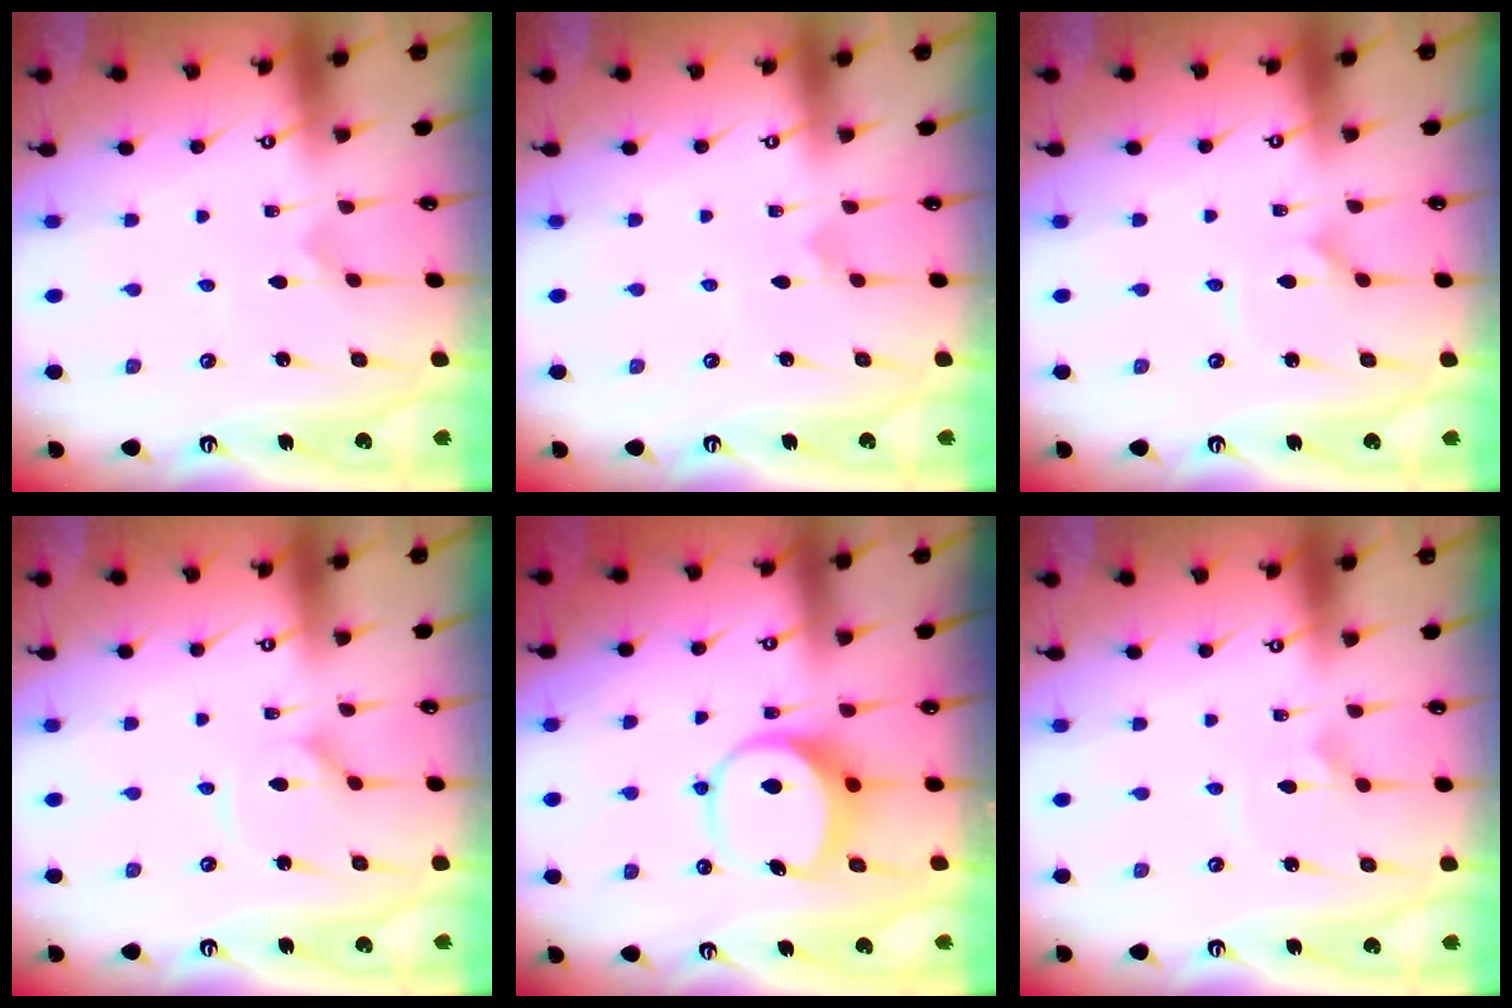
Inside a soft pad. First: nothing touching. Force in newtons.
{"total": 2.2, "press": 2.2, "slide": 0.1}
{"total": 2.9, "press": 2.9, "slide": 0.3}
{"total": 2.7, "press": 2.6, "slide": 0.4}
{"total": 7.4, "press": 7.3, "slide": 1.3}
{"total": 3.0, "press": 3.0, "slide": 0.0}